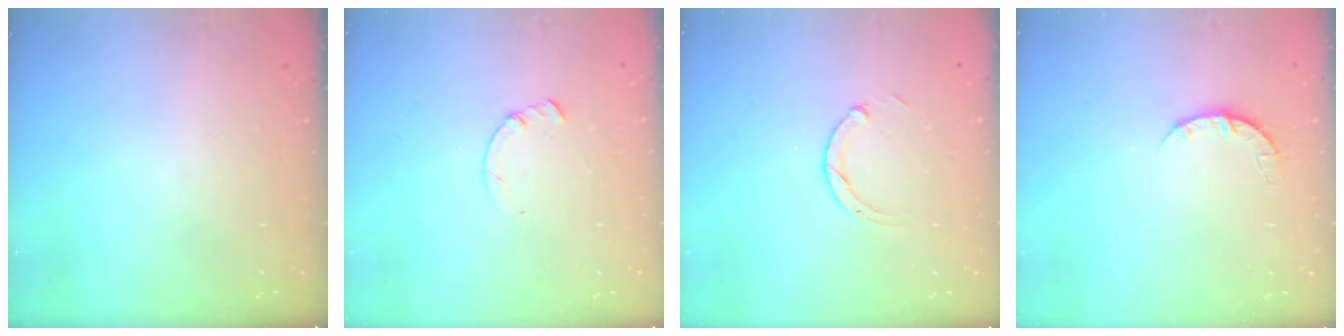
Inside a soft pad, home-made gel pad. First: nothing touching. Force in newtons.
{"total": 0.7, "press": 0.6, "slide": 0.2}
{"total": 2.9, "press": 2.9, "slide": 0.4}
{"total": 3.5, "press": 3.5, "slide": 0.5}